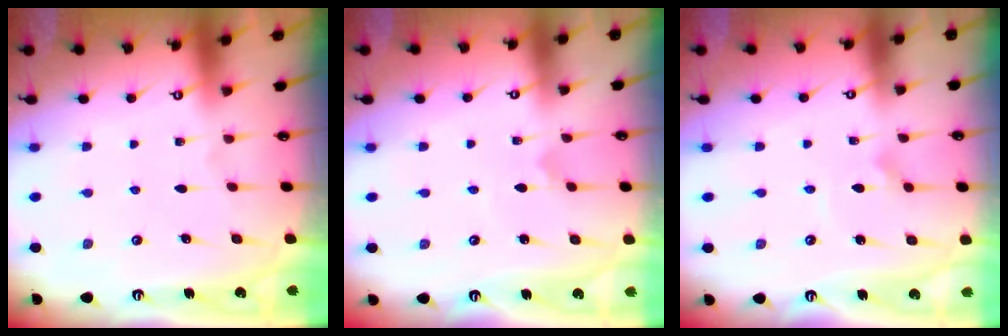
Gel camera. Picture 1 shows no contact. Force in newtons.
{"total": 2.0, "press": 2.0, "slide": 0.2}
{"total": 2.2, "press": 2.2, "slide": 0.1}